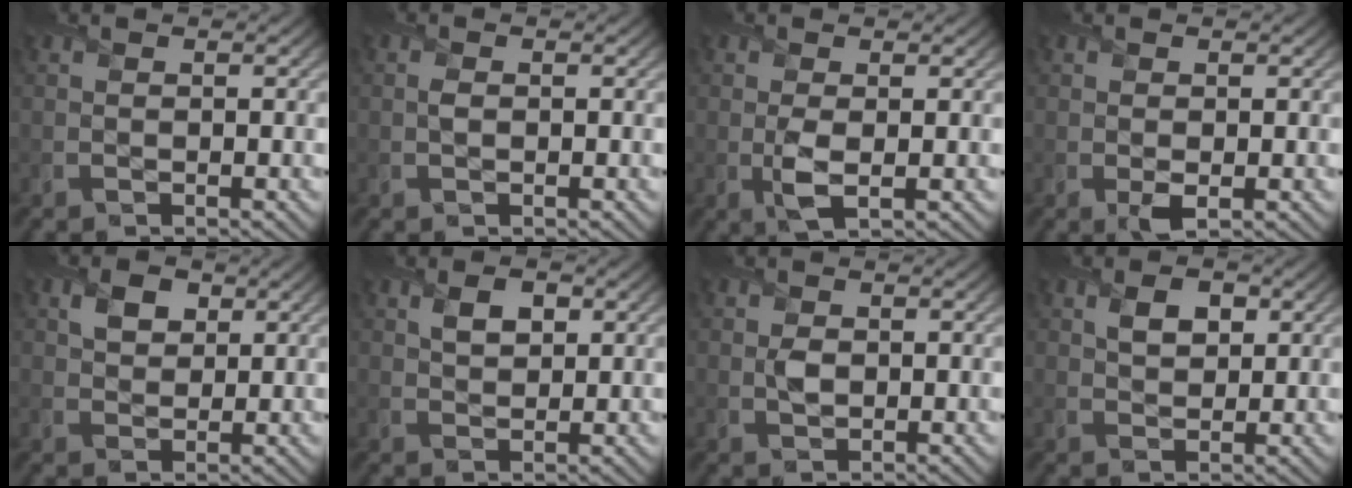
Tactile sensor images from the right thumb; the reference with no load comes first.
{"total": 0.8, "force": [0.1, 0.6, 0.6], "torque": [-0.013, -0.001, -0.001]}
{"total": 2.6, "force": [-0.1, 1.3, 2.3], "torque": [-0.052, -0.007, -0.001]}
{"total": 1.8, "force": [-0.3, 1.1, 1.3], "torque": [-0.028, -0.010, -0.005]}
{"total": 3.5, "force": [1.5, 2.6, 1.9], "torque": [-0.042, -0.001, 0.025]}
{"total": 3.2, "force": [1.2, 2.1, 2.2], "torque": [-0.042, -0.001, 0.022]}
{"total": 1.9, "force": [0.2, 1.5, 1.2], "torque": [-0.027, -0.002, 0.001]}
{"total": 3.5, "force": [1.3, 2.4, 2.3], "torque": [-0.046, -0.002, 0.022]}